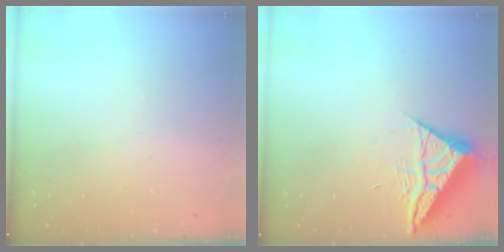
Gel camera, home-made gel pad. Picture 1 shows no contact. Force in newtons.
{"total": 6.4, "press": 6.4, "slide": 0.2}